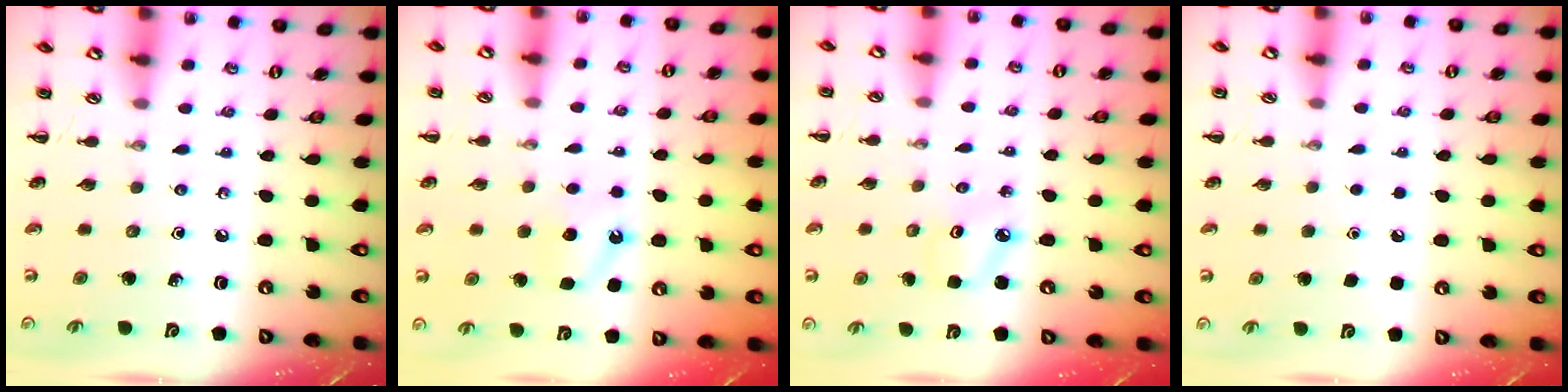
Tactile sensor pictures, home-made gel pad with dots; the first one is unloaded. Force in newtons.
{"total": 6.0, "press": 5.7, "slide": 1.8}
{"total": 2.8, "press": 2.7, "slide": 0.6}
{"total": 2.3, "press": 2.3, "slide": 0.1}